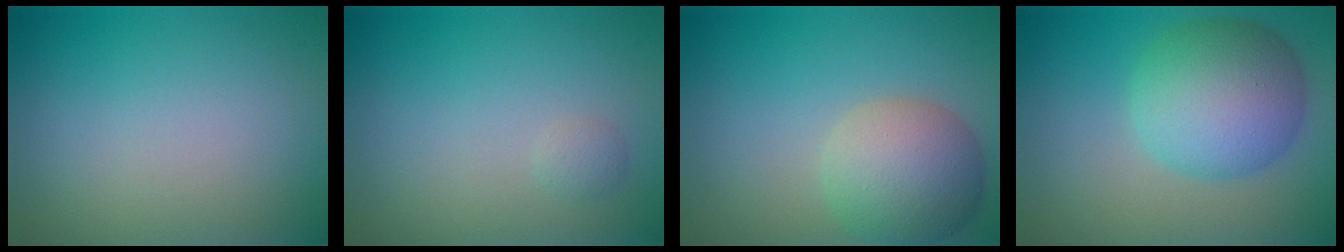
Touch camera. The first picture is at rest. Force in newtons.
{"total": 0.7, "press": 0.7, "slide": 0.1}
{"total": 5.9, "press": 5.8, "slide": 0.5}
{"total": 7.7, "press": 7.7, "slide": 0.1}